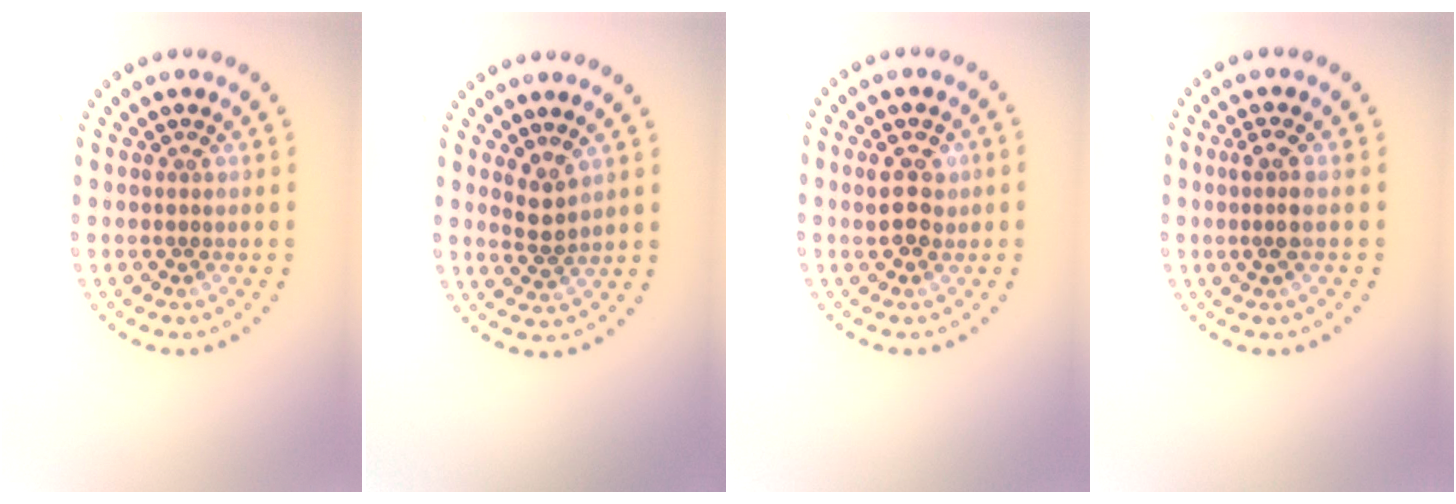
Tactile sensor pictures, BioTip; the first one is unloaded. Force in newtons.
{"total": 1.9, "press": 1.5, "slide": 1.1}
{"total": 2.9, "press": 2.9, "slide": 0.4}
{"total": 1.8, "press": 1.4, "slide": 1.0}